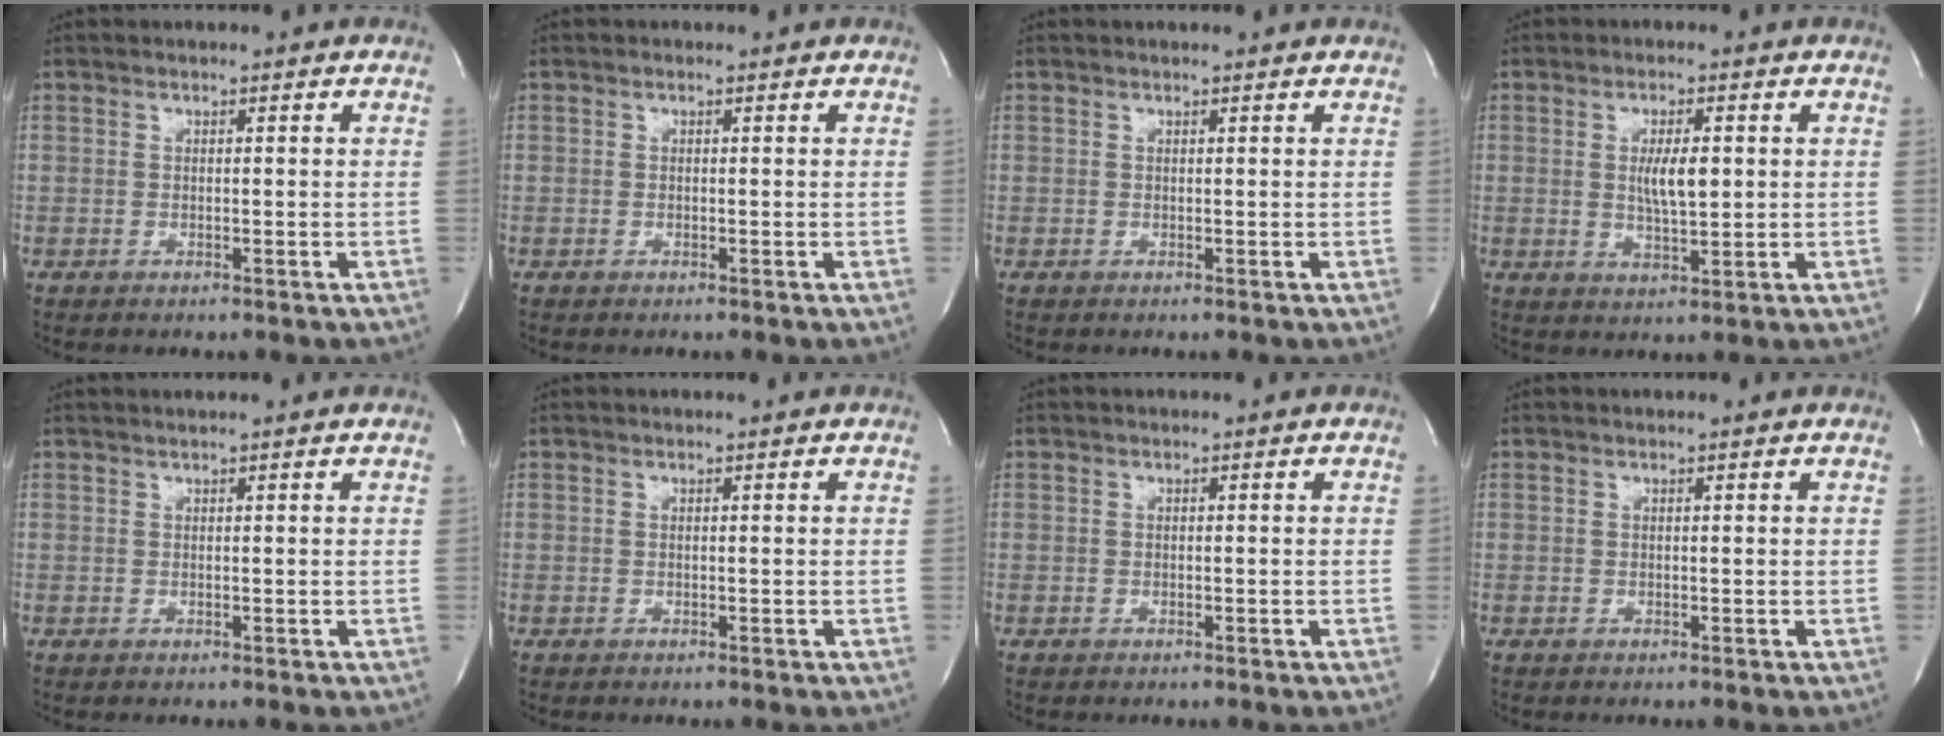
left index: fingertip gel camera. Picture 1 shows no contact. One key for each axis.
{"total": 0.0}
{"total": 1.9, "fx": 1.8, "fy": 0.0, "fz": 0.6, "tx": -0.012, "ty": 0.006, "tz": 0.016}
{"total": 4.6, "fx": 0.5, "fy": 1.0, "fz": 4.5, "tx": -0.081, "ty": -0.008, "tz": 0.010}
{"total": 1.6, "fx": 1.4, "fy": -0.5, "fz": 0.5, "tx": -0.011, "ty": 0.007, "tz": 0.023}
{"total": 0.8, "fx": 0.7, "fy": -0.1, "fz": 0.3, "tx": -0.010, "ty": 0.003, "tz": 0.008}
{"total": 0.0}
{"total": 1.4, "fx": 1.3, "fy": -0.1, "fz": 0.5, "tx": -0.011, "ty": 0.005, "tz": 0.013}